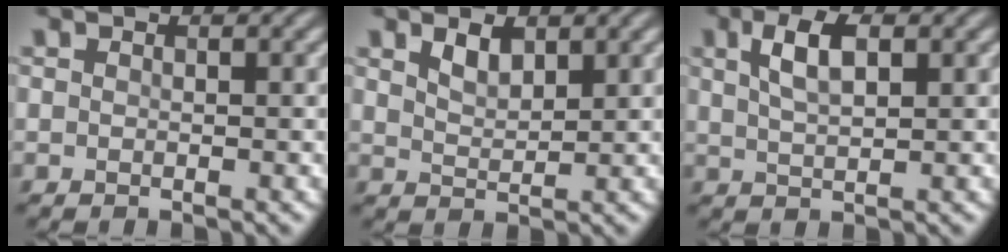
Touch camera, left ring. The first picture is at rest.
{"total": 2.1, "force": [1.4, 0.9, 1.3], "torque": [-0.026, -0.001, 0.030]}
{"total": 3.6, "force": [1.5, 1.4, 3.0], "torque": [-0.061, 0.008, 0.029]}